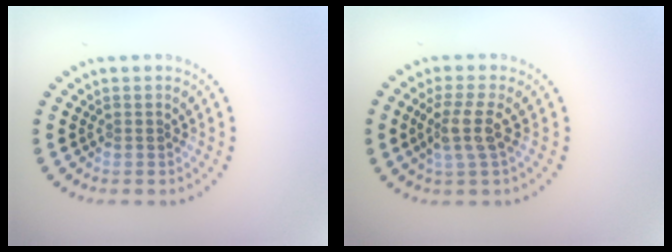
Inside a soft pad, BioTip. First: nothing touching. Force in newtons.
{"total": 2.9, "press": 2.4, "slide": 1.7}